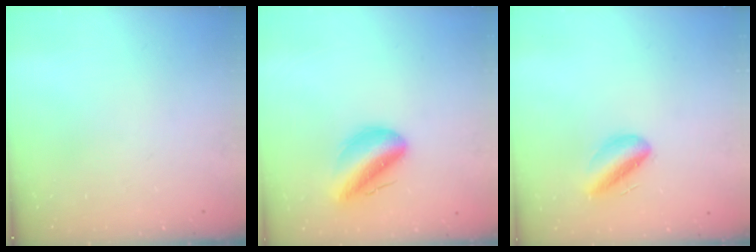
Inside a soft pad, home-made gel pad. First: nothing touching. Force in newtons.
{"total": 13.0, "press": 12.5, "slide": 3.4}
{"total": 7.8, "press": 7.4, "slide": 2.4}